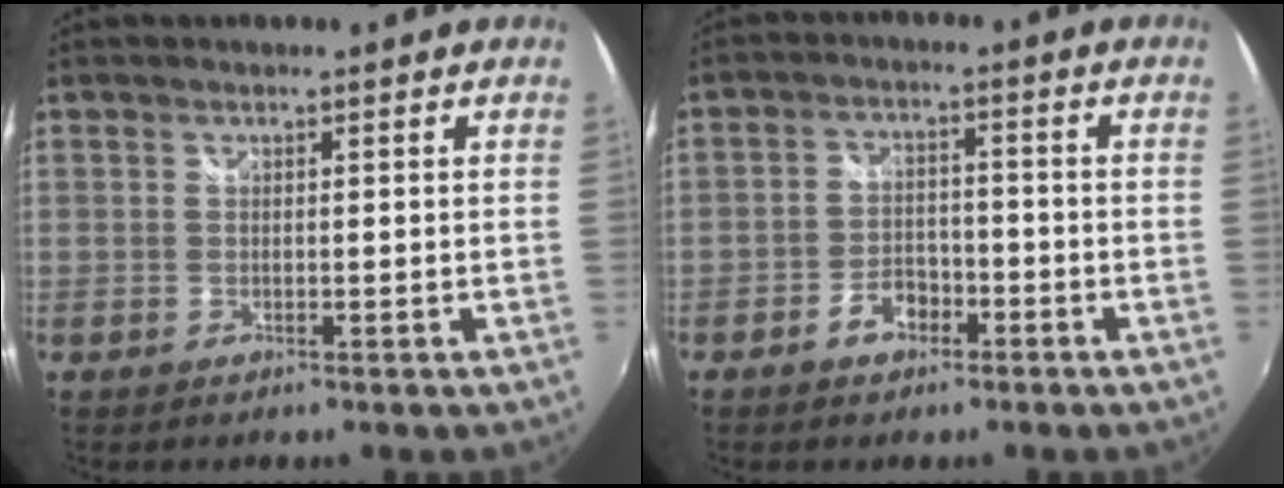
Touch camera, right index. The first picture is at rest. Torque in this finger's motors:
{"motor_torque": [0.66, -0.25, 0.34, 0.04]}